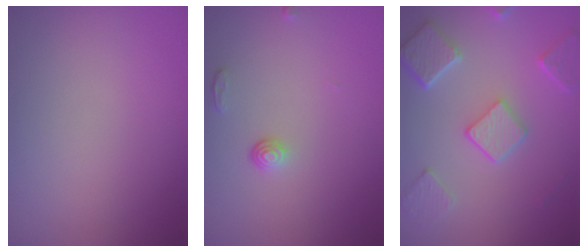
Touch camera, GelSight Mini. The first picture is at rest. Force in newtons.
{"total": 1.1, "press": 0.8, "slide": 0.8}
{"total": 4.9, "press": 4.0, "slide": 3.0}